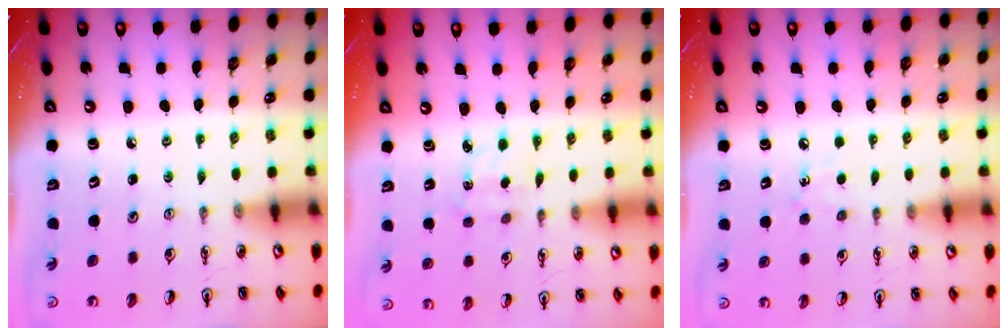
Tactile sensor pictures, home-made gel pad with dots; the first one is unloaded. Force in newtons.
{"total": 2.2, "press": 2.1, "slide": 0.7}
{"total": 6.2, "press": 6.2, "slide": 0.7}